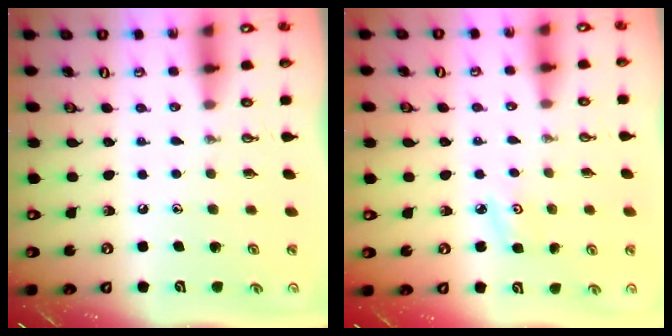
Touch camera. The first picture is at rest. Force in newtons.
{"total": 3.6, "press": 3.6, "slide": 0.5}